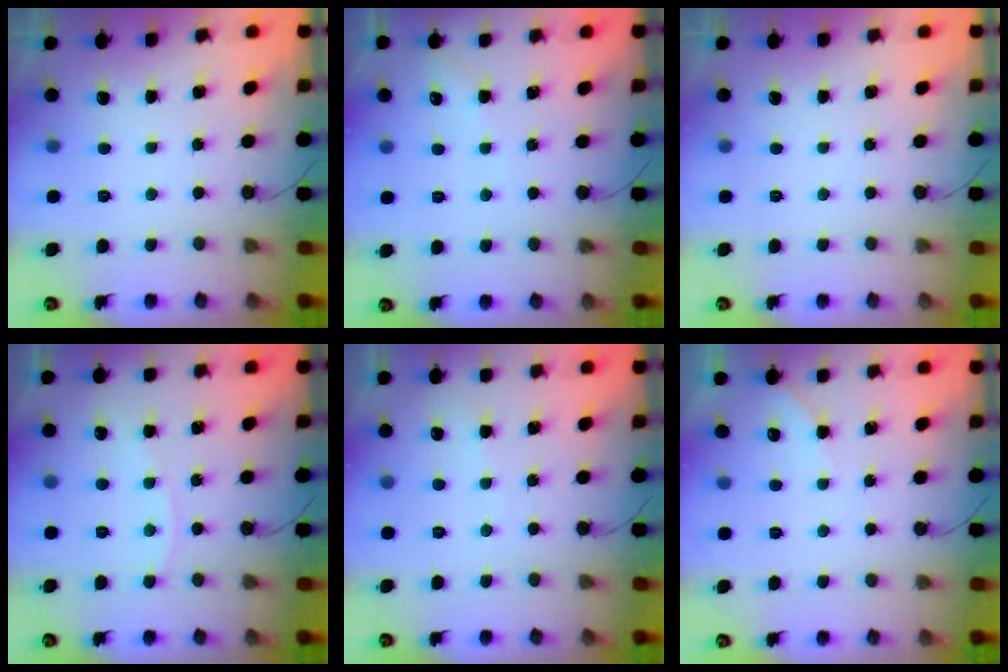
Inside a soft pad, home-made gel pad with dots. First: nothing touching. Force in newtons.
{"total": 3.0, "press": 3.0, "slide": 0.4}
{"total": 0.0}
{"total": 2.5, "press": 2.5, "slide": 0.3}
{"total": 2.5, "press": 2.5, "slide": 0.4}
{"total": 3.6, "press": 3.5, "slide": 0.4}